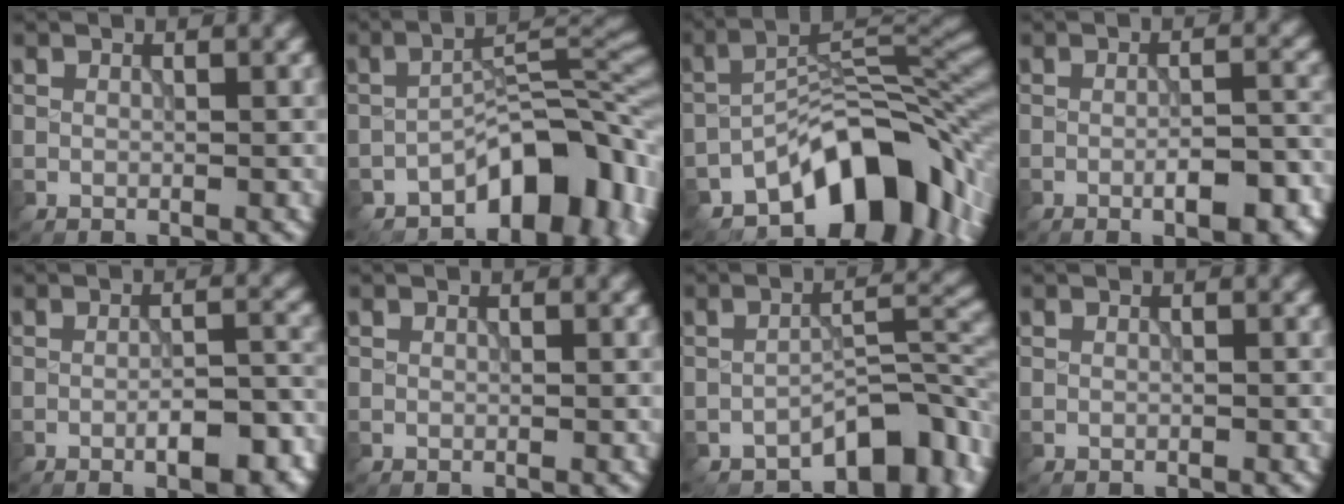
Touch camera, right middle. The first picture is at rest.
{"total": 9.8, "force": [-5.5, 4.7, 6.7], "torque": [-0.066, 0.010, -0.099]}
{"total": 12.6, "force": [-7.3, 5.8, 8.4], "torque": [-0.103, 0.003, -0.132]}
{"total": 5.0, "force": [-2.0, 1.5, 4.4], "torque": [-0.068, 0.001, -0.024]}
{"total": 5.5, "force": [-2.4, 1.8, 4.7], "torque": [-0.069, 0.003, -0.030]}
{"total": 0.0}
{"total": 6.8, "force": [-4.3, 2.9, 4.4], "torque": [-0.044, 0.010, -0.070]}
{"total": 0.0}